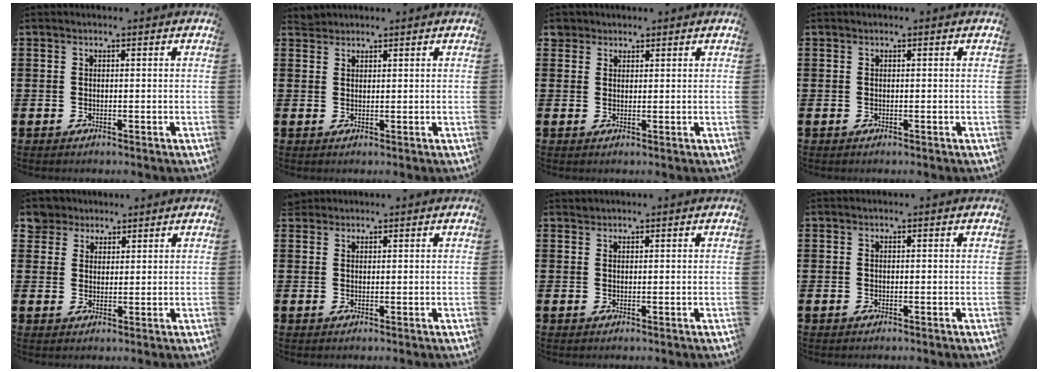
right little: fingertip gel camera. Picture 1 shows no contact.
{"total": 1.6, "force": [1.5, 0.4, -0.1], "torque": [0.006, 0.002, 0.028]}
{"total": 2.2, "force": [1.8, 1.3, 0.0], "torque": [0.018, -0.002, 0.030]}
{"total": 0.0}
{"total": 4.0, "force": [3.4, 2.1, -0.2], "torque": [0.003, -0.007, 0.062]}
{"total": 1.2, "force": [1.1, 0.5, -0.1], "torque": [0.015, -0.001, 0.019]}
{"total": 0.6, "force": [0.6, 0.1, -0.1], "torque": [0.009, -0.002, 0.010]}
{"total": 0.0}